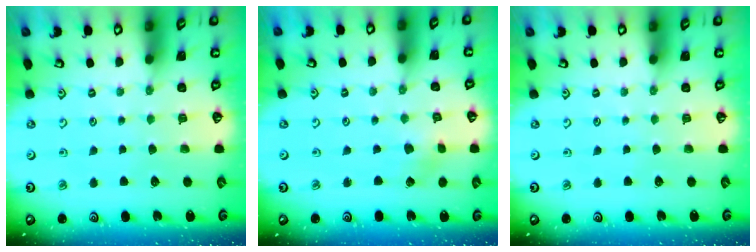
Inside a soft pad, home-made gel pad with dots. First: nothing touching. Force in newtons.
{"total": 2.0, "press": 1.9, "slide": 0.3}
{"total": 0.0}